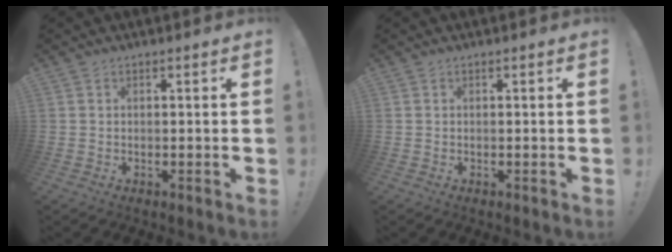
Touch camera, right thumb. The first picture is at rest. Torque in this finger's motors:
{"motor_torque": [0.00, 0.00, 0.00, 0.00, 0.00]}